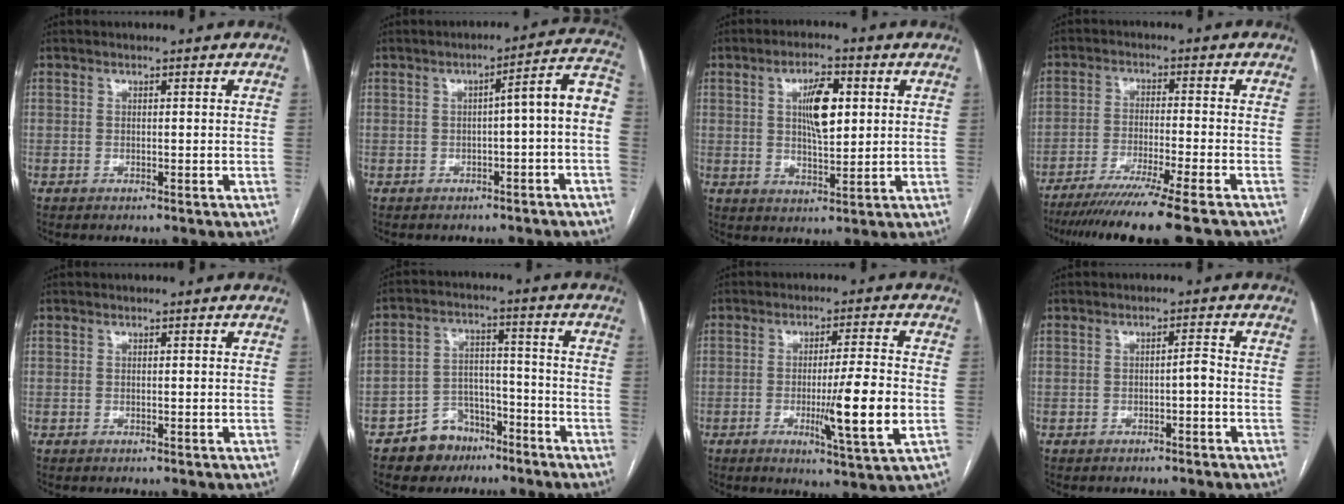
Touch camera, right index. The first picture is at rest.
{"total": 7.2, "force": [-1.5, 0.6, 7.0], "torque": [-0.081, 0.033, -0.023]}
{"total": 7.3, "force": [1.8, 2.3, 6.7], "torque": [-0.117, 0.006, 0.034]}
{"total": 15.5, "force": [-12.8, -1.3, 8.6], "torque": [-0.125, -0.049, -0.199]}
{"total": 0.0}
{"total": 7.8, "force": [-5.3, 5.4, 1.7], "torque": [-0.024, 0.020, -0.084]}
{"total": 10.3, "force": [-2.1, -0.4, 10.1], "torque": [-0.156, -0.021, -0.037]}
{"total": 1.6, "force": [-0.6, 0.2, 1.5], "torque": [-0.021, 0.003, -0.011]}